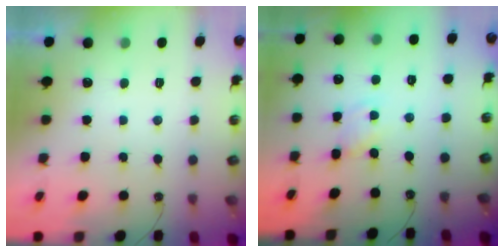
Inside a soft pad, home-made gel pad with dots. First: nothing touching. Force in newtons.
{"total": 1.6, "press": 1.6, "slide": 0.2}